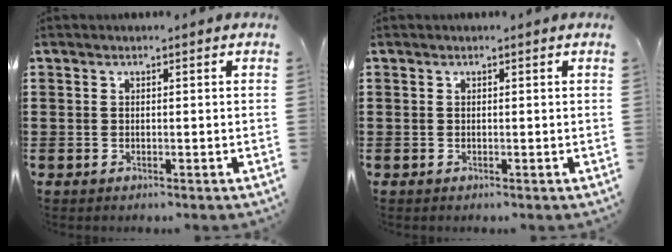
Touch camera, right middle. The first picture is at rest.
{"total": 0.0}